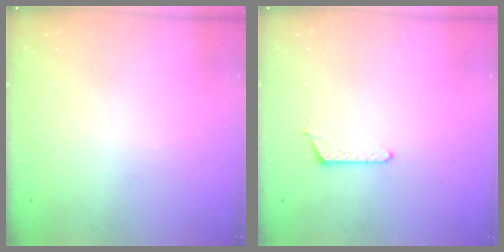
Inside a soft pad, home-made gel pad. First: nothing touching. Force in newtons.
{"total": 6.3, "press": 6.3, "slide": 0.6}